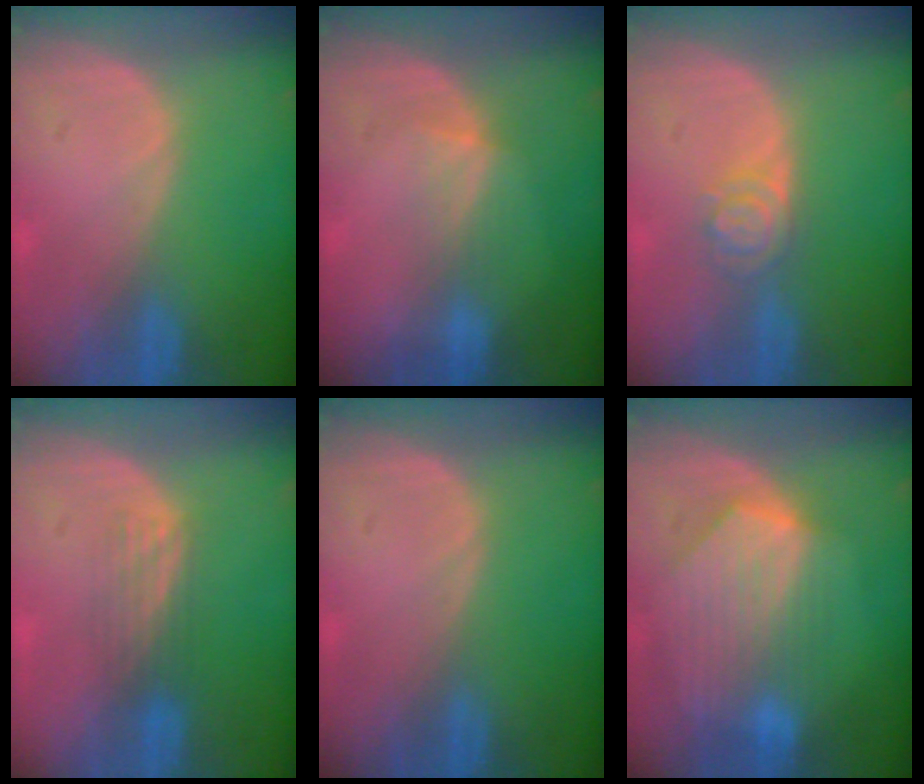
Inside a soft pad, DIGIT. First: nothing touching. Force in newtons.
{"total": 2.7, "press": 2.4, "slide": 1.2}
{"total": 3.8, "press": 3.5, "slide": 1.6}
{"total": 2.9, "press": 2.9, "slide": 0.2}
{"total": 0.0}
{"total": 8.6, "press": 7.8, "slide": 3.7}